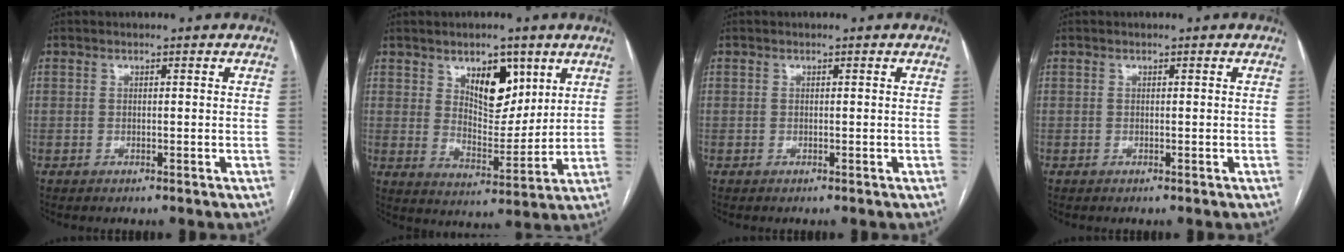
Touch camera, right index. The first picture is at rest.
{"total": 8.9, "force": [4.6, 4.3, 6.3], "torque": [-0.098, -0.004, 0.083]}
{"total": 0.0}
{"total": 0.0}